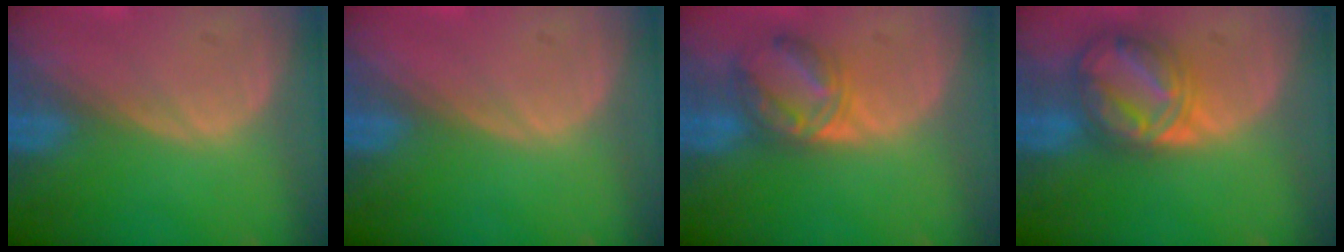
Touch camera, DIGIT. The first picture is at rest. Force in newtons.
{"total": 0.0}
{"total": 5.7, "press": 5.6, "slide": 0.9}
{"total": 7.6, "press": 7.6, "slide": 0.6}